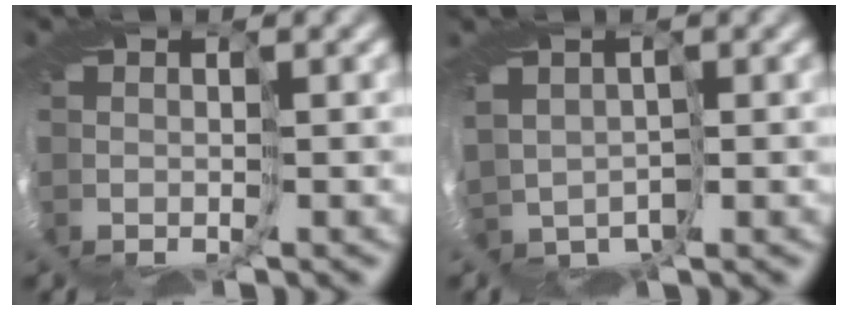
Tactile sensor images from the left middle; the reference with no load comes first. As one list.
[{"total": 1.6, "force": [0.4, 1.6, -0.3], "torque": [-0.012, 0.000, 0.010]}]